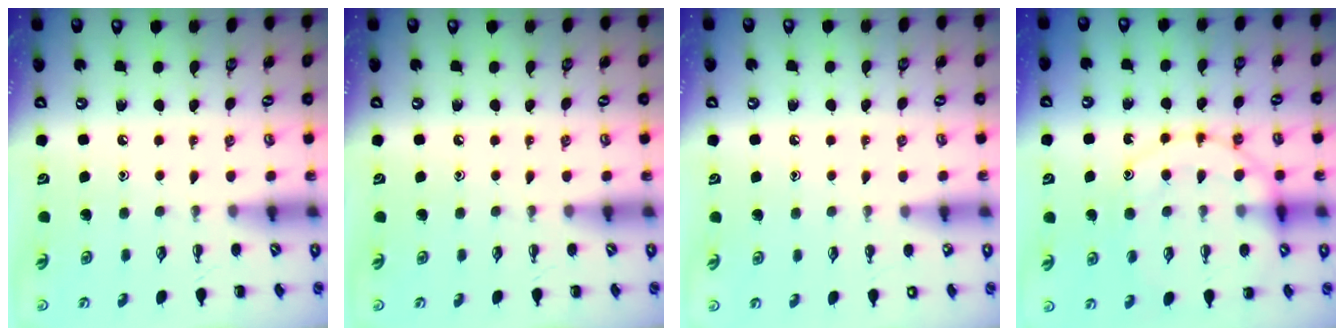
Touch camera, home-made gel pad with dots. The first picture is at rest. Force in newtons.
{"total": 0.0}
{"total": 1.4, "press": 1.4, "slide": 0.1}
{"total": 14.9, "press": 14.8, "slide": 1.8}